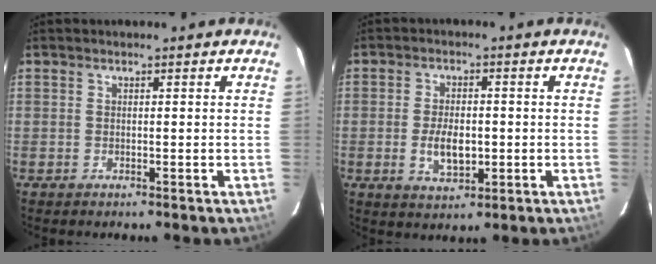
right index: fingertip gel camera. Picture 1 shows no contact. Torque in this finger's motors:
{"motor_torque": [0.44, -0.39, 0.17, 0.08]}